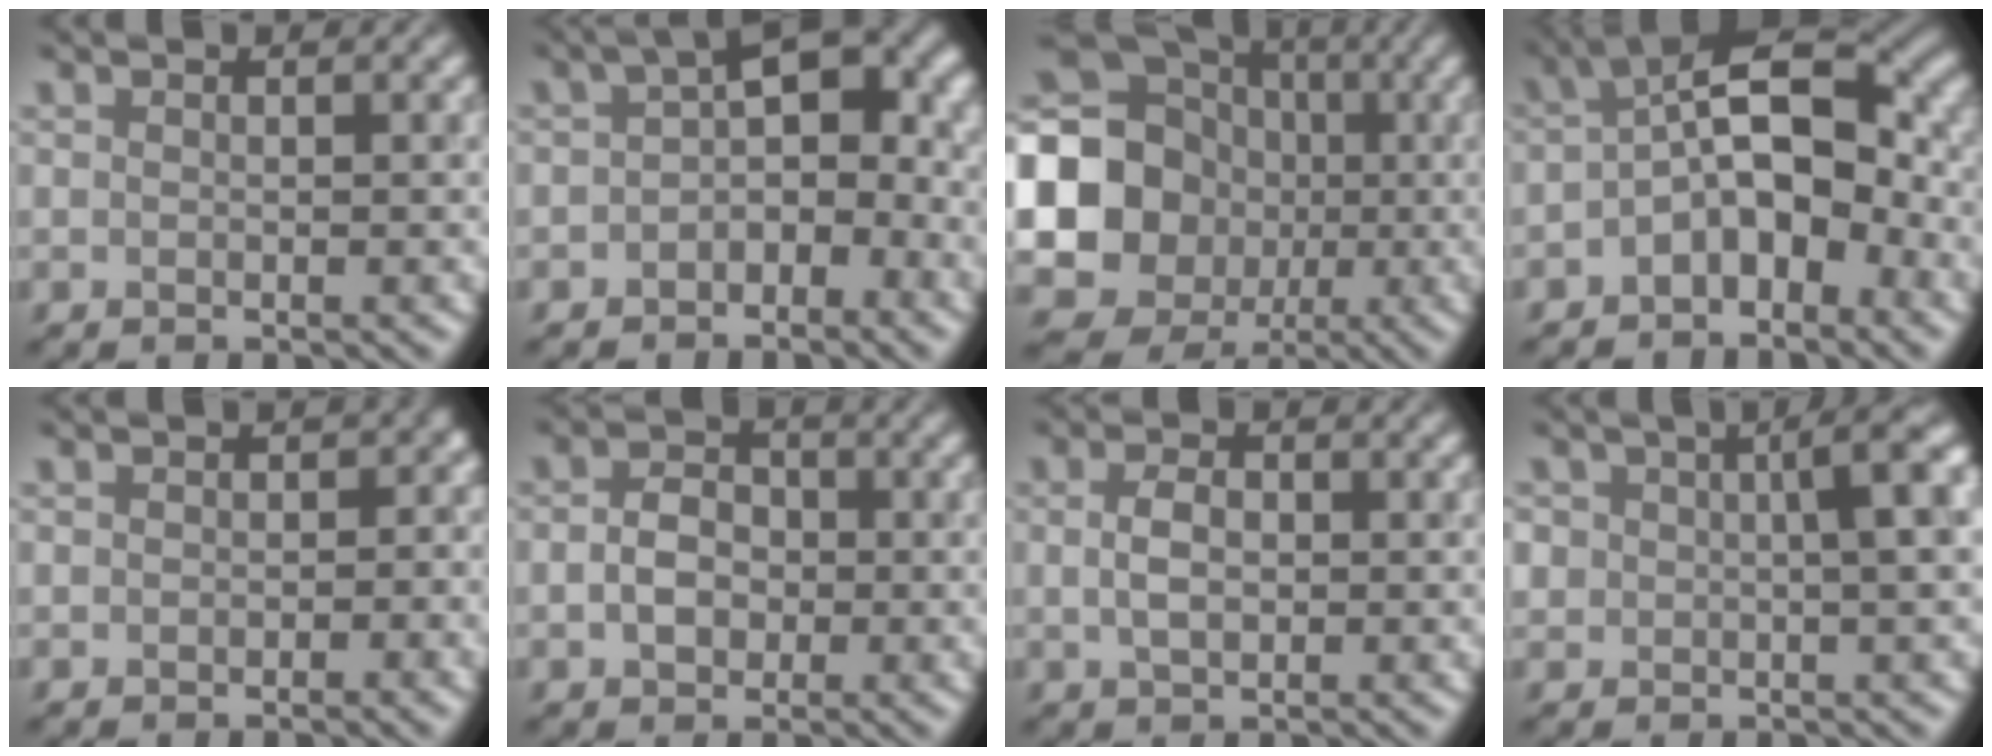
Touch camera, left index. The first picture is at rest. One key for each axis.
{"total": 6.7, "fx": -0.6, "fy": 4.0, "fz": 5.3, "tx": -0.064, "ty": 0.022, "tz": -0.029}
{"total": 15.3, "fx": -0.3, "fy": 14.1, "fz": 5.8, "tx": -0.134, "ty": -0.003, "tz": -0.034}
{"total": 7.5, "fx": -1.4, "fy": 3.8, "fz": 6.3, "tx": -0.100, "ty": 0.020, "tz": -0.034}
{"total": 2.5, "fx": -0.2, "fy": 2.2, "fz": 1.3, "tx": 0.014, "ty": 0.003, "tz": -0.015}
{"total": 3.2, "fx": -0.5, "fy": 2.4, "fz": 2.0, "tx": -0.038, "ty": 0.003, "tz": -0.016}
{"total": 2.5, "fx": 0.1, "fy": 1.6, "fz": 1.9, "tx": -0.041, "ty": 0.002, "tz": 0.000}
{"total": 5.2, "fx": 1.0, "fy": 2.4, "fz": 4.5, "tx": -0.064, "ty": 0.016, "tz": 0.012}